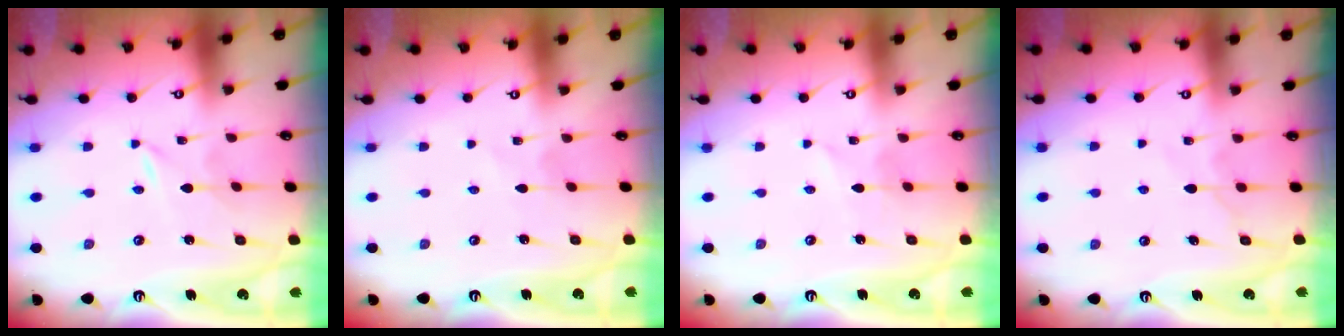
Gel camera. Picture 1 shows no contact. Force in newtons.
{"total": 1.1, "press": 1.1, "slide": 0.1}
{"total": 1.7, "press": 1.7, "slide": 0.2}
{"total": 6.9, "press": 6.8, "slide": 0.9}